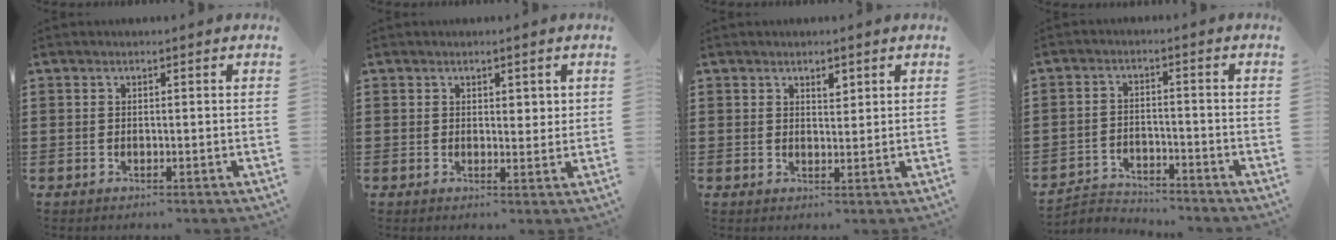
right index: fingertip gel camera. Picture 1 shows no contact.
{"total": 1.8, "force": [1.3, 1.1, 0.6], "torque": [0.001, 0.001, 0.020]}
{"total": 2.0, "force": [1.5, 0.9, 0.8], "torque": [-0.011, 0.000, 0.026]}
{"total": 3.3, "force": [-3.2, 0.7, 0.0], "torque": [-0.008, 0.004, -0.068]}